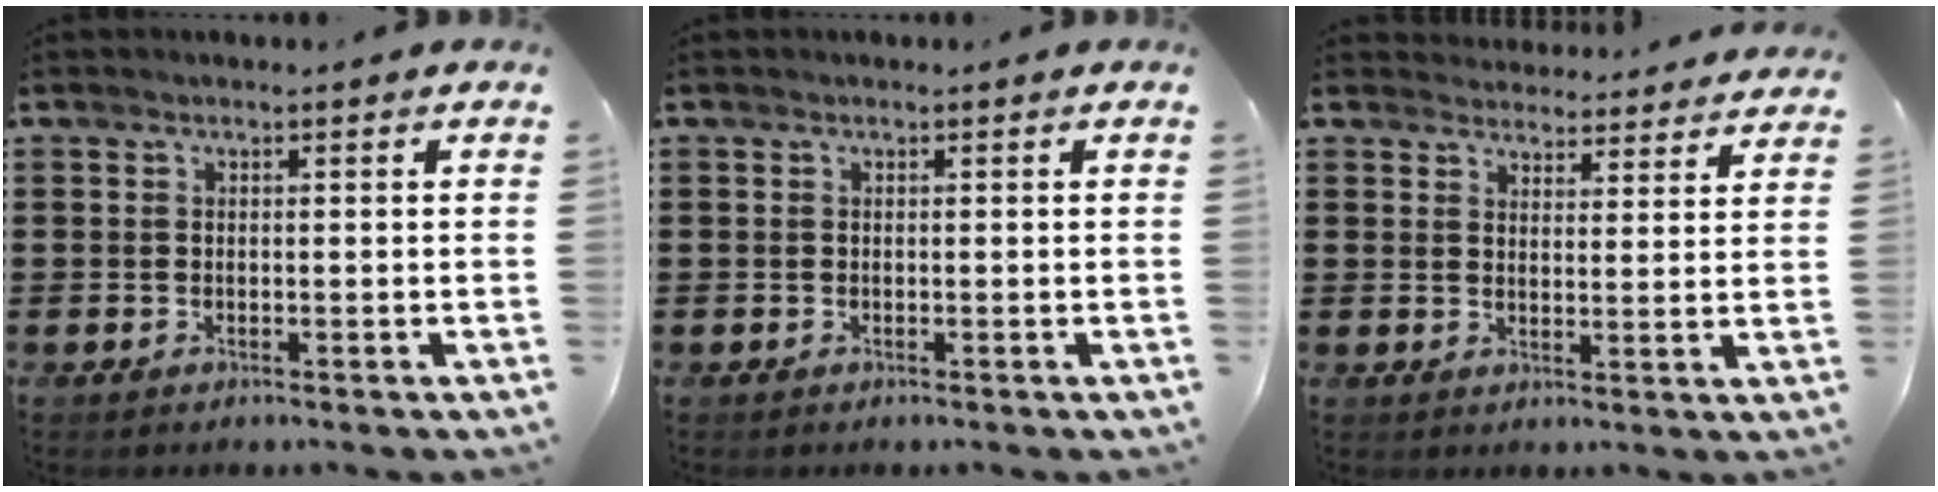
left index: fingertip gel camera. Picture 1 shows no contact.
{"total": 0.0}
{"total": 4.0, "force": [4.0, 0.3, 0.0], "torque": [-0.007, -0.023, 0.070]}